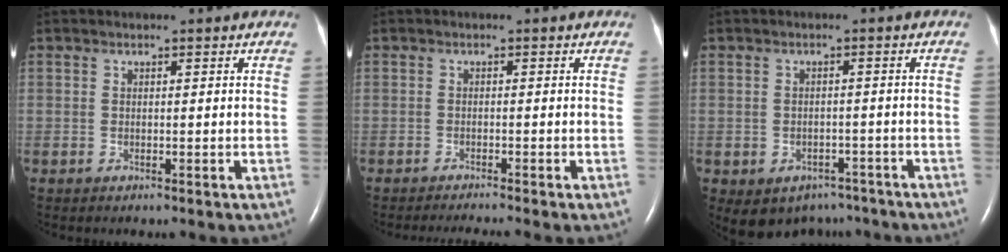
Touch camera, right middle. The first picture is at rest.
{"total": 3.5, "force": [-3.1, -1.0, 1.3], "torque": [-0.015, -0.009, -0.048]}
{"total": 7.5, "force": [-5.3, 5.1, 1.4], "torque": [-0.020, 0.013, -0.061]}